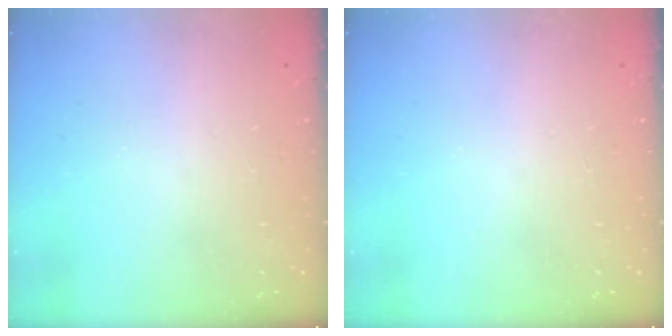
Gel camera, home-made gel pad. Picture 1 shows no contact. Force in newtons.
{"total": 0.0}